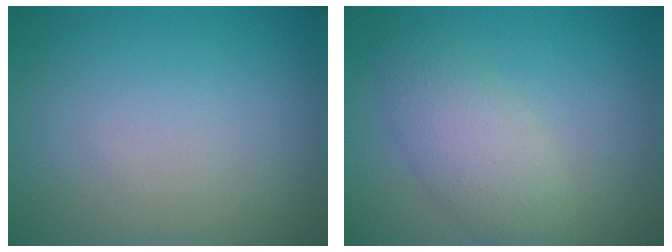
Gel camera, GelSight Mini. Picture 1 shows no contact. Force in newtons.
{"total": 3.9, "press": 3.9, "slide": 0.0}